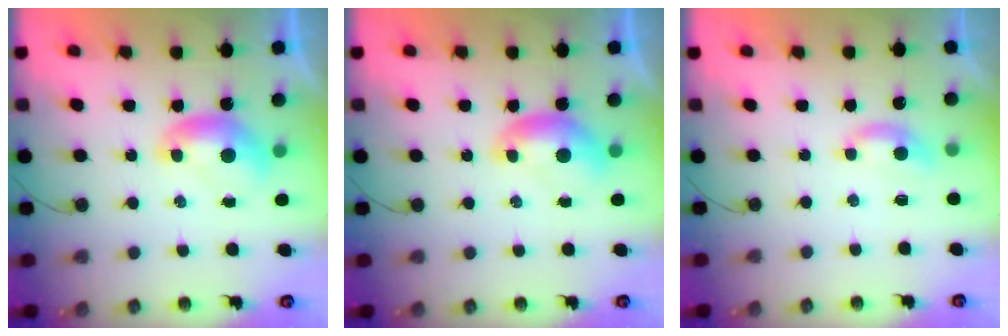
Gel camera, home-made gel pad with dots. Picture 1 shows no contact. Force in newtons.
{"total": 0.0}
{"total": 1.9, "press": 1.9, "slide": 0.5}